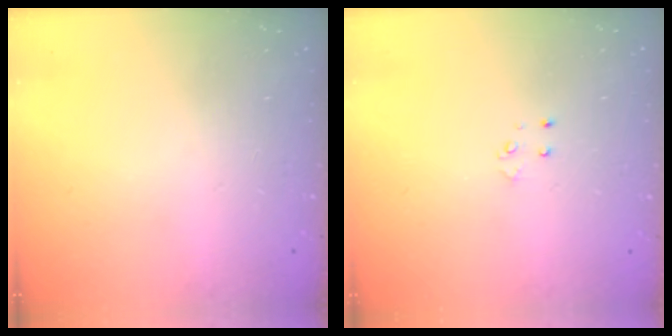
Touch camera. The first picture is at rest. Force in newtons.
{"total": 3.3, "press": 3.2, "slide": 0.4}